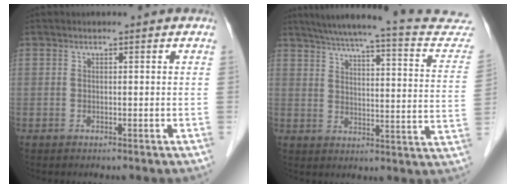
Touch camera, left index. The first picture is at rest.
{"total": 24.5, "force": [22.1, 1.9, 10.4], "torque": [-0.144, -0.042, 0.262]}